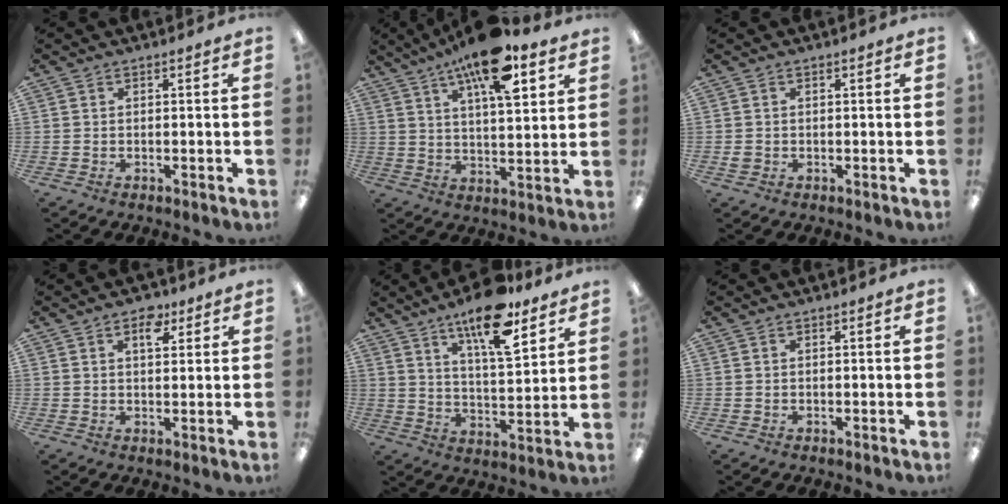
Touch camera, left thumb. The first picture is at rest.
{"total": 16.4, "force": [10.0, 5.9, 11.6], "torque": [-0.186, -0.040, 0.163]}
{"total": 1.2, "force": [0.1, 1.0, 0.6], "torque": [-0.012, 0.005, 0.000]}
{"total": 5.5, "force": [2.9, 2.8, 3.6], "torque": [-0.039, -0.009, 0.044]}
{"total": 15.5, "force": [10.9, 4.8, 9.9], "torque": [-0.153, -0.059, 0.179]}
{"total": 0.0}